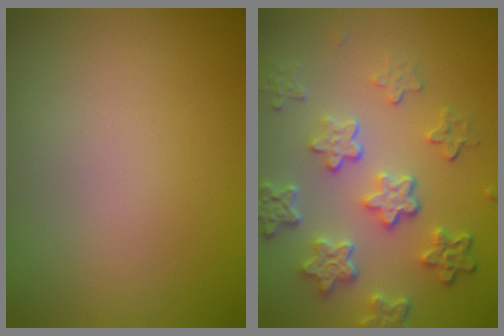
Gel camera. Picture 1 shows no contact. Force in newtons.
{"total": 5.9, "press": 4.4, "slide": 3.9}